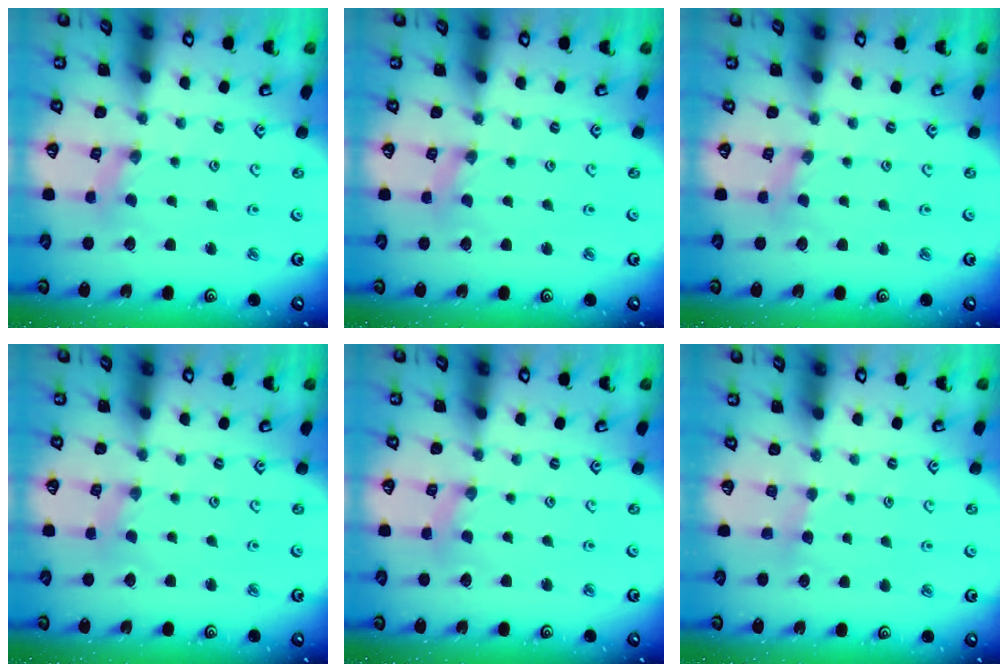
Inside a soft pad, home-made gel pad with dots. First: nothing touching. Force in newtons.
{"total": 0.0}
{"total": 1.1, "press": 1.1, "slide": 0.3}
{"total": 0.0}
{"total": 0.0}
{"total": 2.2, "press": 2.2, "slide": 0.3}